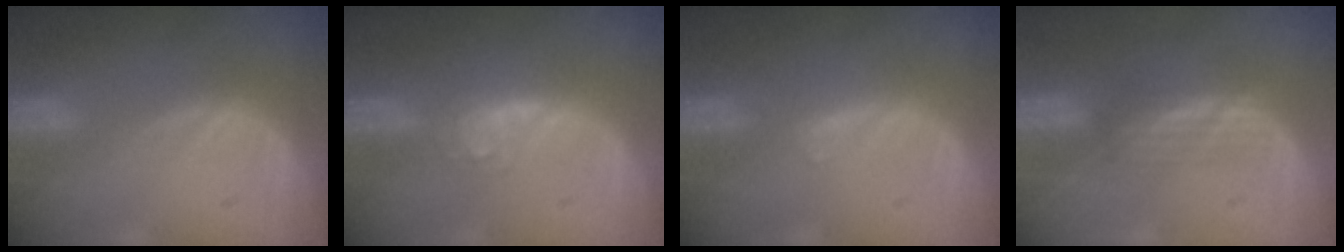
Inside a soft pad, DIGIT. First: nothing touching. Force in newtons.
{"total": 3.9, "press": 3.7, "slide": 1.3}
{"total": 0.6, "press": 0.5, "slide": 0.2}
{"total": 2.1, "press": 2.1, "slide": 0.2}